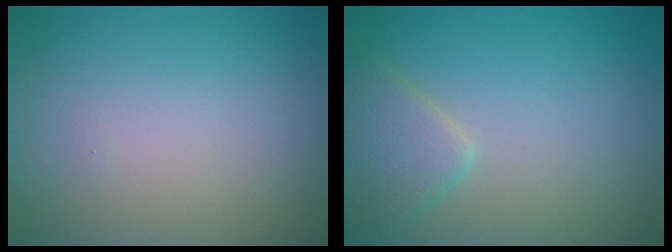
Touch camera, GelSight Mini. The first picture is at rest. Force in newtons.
{"total": 2.8, "press": 2.8, "slide": 0.1}